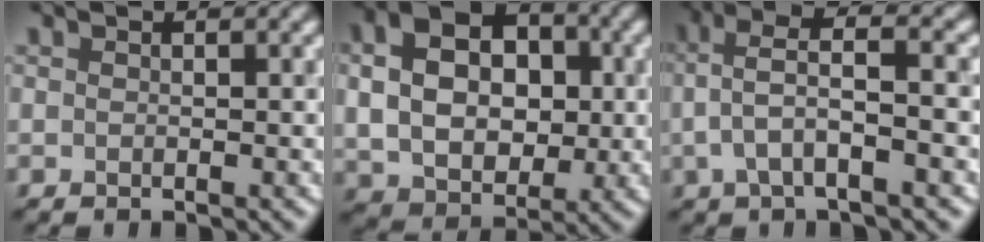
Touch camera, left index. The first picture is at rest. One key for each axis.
{"total": 9.8, "fx": 1.4, "fy": 7.0, "fz": 6.7, "tx": -0.141, "ty": 0.014, "tz": 0.022}
{"total": 5.0, "fx": 0.2, "fy": 1.3, "fz": 4.8, "tx": -0.095, "ty": 0.020, "tz": -0.001}